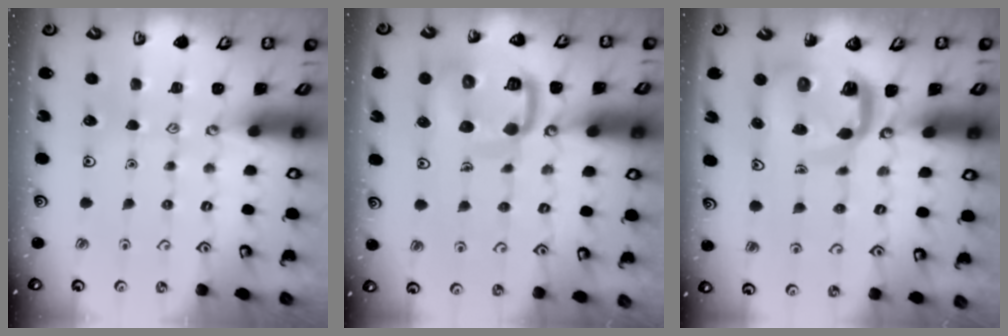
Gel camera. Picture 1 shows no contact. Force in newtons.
{"total": 14.9, "press": 14.8, "slide": 1.6}
{"total": 9.2, "press": 9.1, "slide": 1.2}